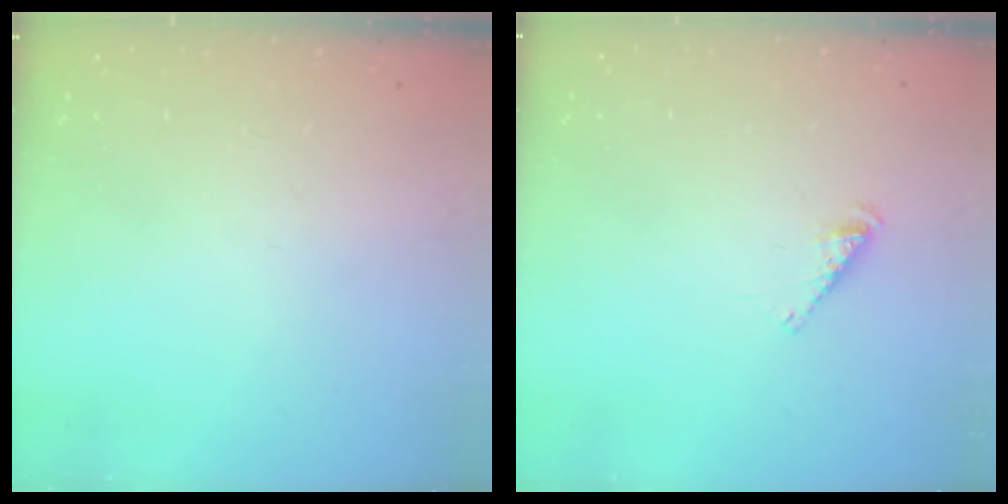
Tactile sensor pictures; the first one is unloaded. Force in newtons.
{"total": 2.5, "press": 2.5, "slide": 0.5}